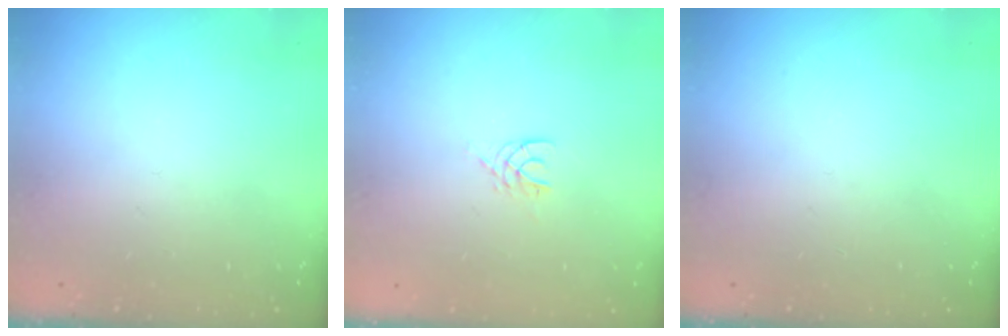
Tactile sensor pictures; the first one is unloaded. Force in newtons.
{"total": 2.5, "press": 2.5, "slide": 0.4}
{"total": 0.0}